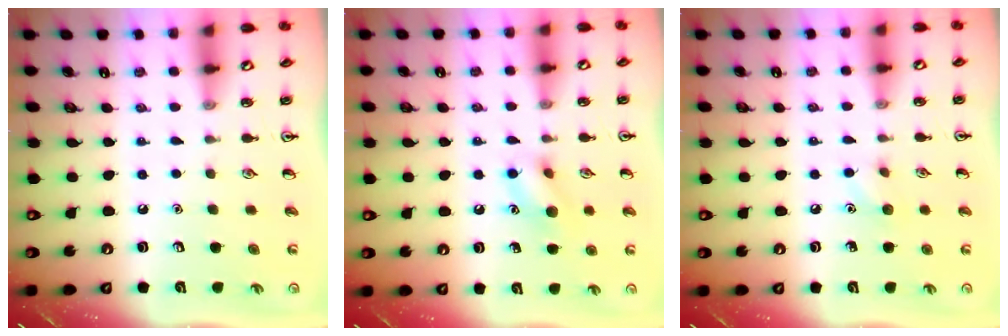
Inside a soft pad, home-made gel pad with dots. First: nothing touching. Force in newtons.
{"total": 10.0, "press": 10.0, "slide": 0.8}
{"total": 5.8, "press": 5.6, "slide": 1.7}